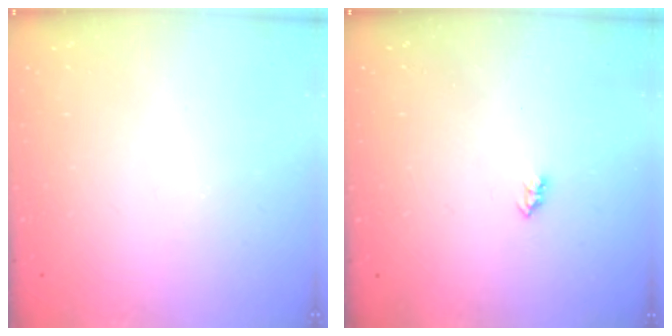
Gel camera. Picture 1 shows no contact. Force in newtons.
{"total": 2.1, "press": 2.1, "slide": 0.4}